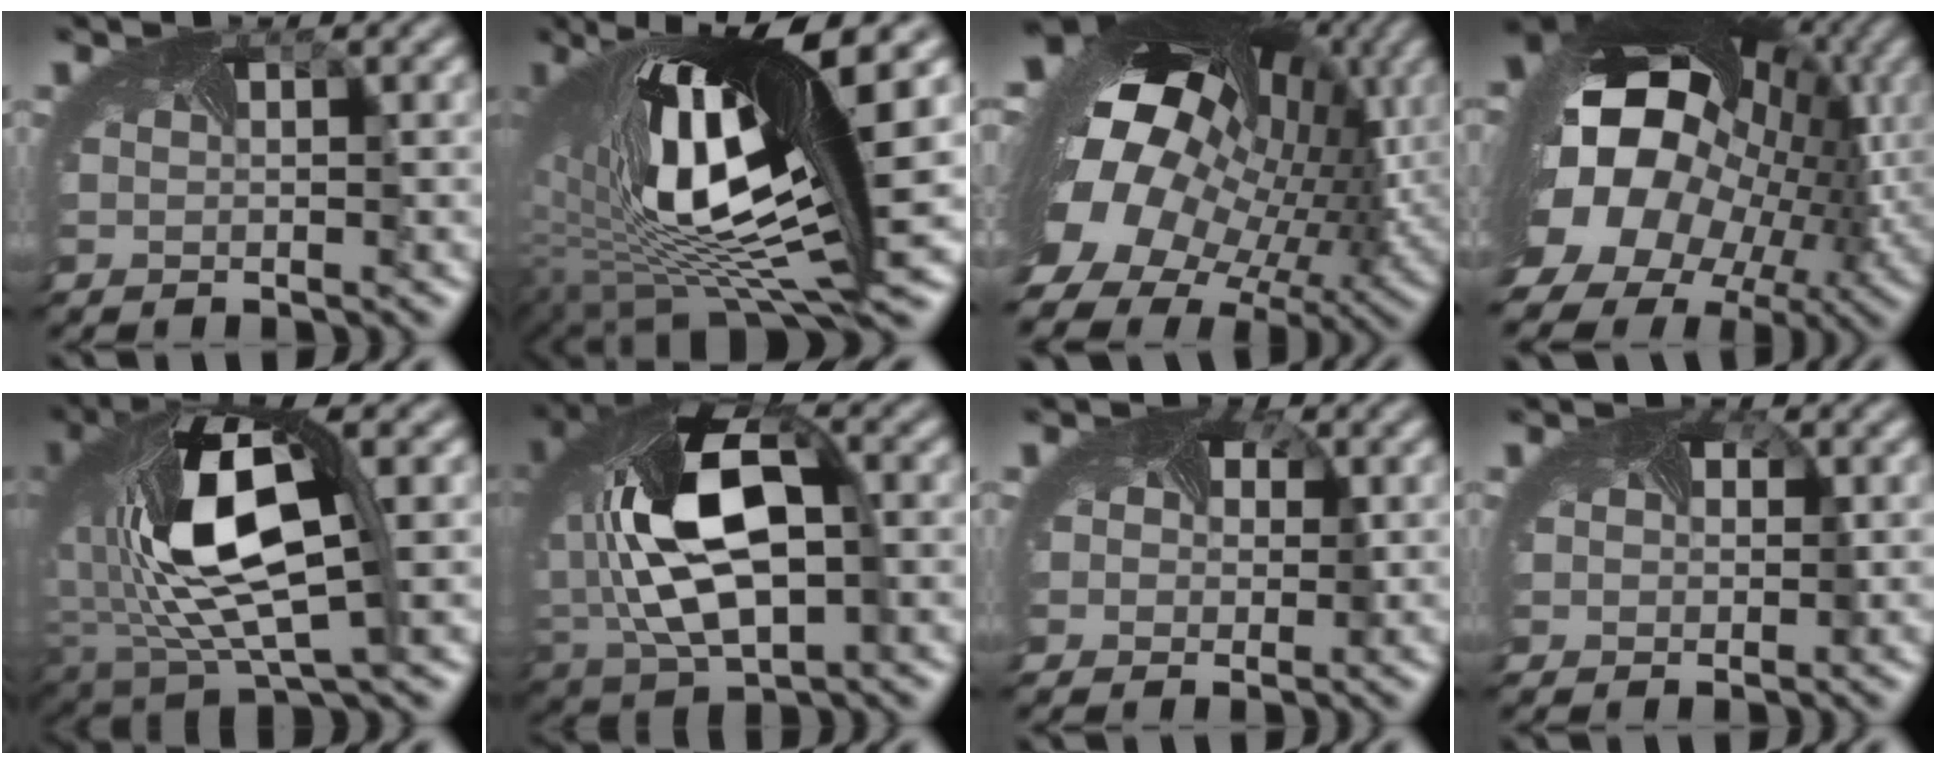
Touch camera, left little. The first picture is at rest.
{"total": 16.2, "force": [1.5, 5.9, 15.0], "torque": [-0.275, -0.017, 0.046]}
{"total": 18.1, "force": [-1.2, 13.7, 11.7], "torque": [-0.237, -0.020, -0.009]}
{"total": 19.0, "force": [-1.7, 15.6, 10.7], "torque": [-0.208, -0.039, -0.046]}
{"total": 9.7, "force": [0.2, 5.0, 8.3], "torque": [-0.176, -0.011, 0.019]}
{"total": 11.5, "force": [0.0, 6.8, 9.3], "torque": [-0.212, -0.009, 0.015]}
{"total": 4.0, "force": [0.5, 3.3, 2.3], "torque": [-0.053, -0.002, 0.017]}
{"total": 1.9, "force": [0.5, 1.5, 1.2], "torque": [-0.037, -0.004, 0.016]}